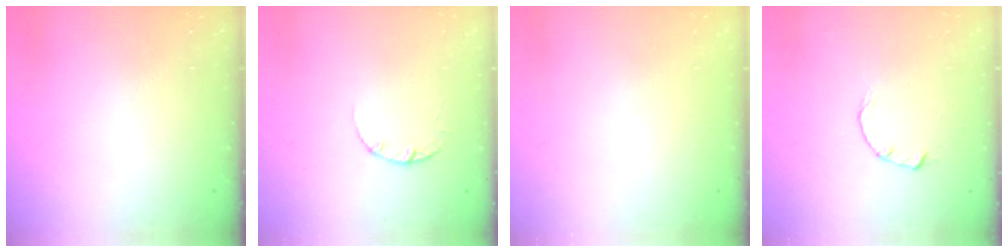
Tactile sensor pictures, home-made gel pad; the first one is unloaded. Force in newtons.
{"total": 2.4, "press": 2.3, "slide": 0.3}
{"total": 2.7, "press": 2.7, "slide": 0.2}
{"total": 1.8, "press": 1.7, "slide": 0.3}